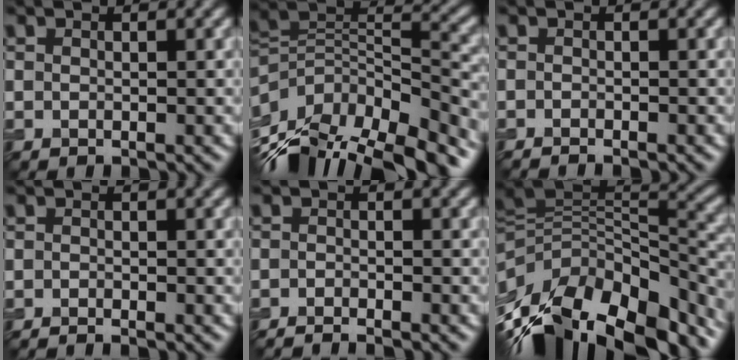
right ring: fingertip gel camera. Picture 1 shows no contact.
{"total": 13.1, "force": [-7.7, 6.8, 8.2], "torque": [-0.187, 0.007, -0.114]}
{"total": 1.5, "force": [-1.3, 0.2, 0.7], "torque": [-0.008, -0.001, -0.024]}
{"total": 1.8, "force": [-1.6, 0.2, 0.9], "torque": [-0.011, -0.001, -0.030]}
{"total": 2.8, "force": [-2.6, 0.3, 1.2], "torque": [-0.021, 0.001, -0.046]}
{"total": 14.8, "force": [-7.0, 7.9, 10.3], "torque": [-0.207, -0.001, -0.108]}